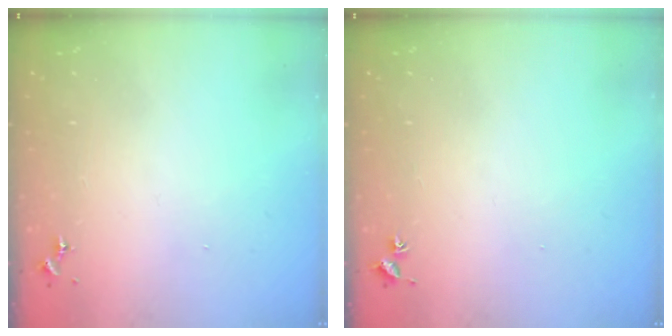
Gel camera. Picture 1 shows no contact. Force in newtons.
{"total": 1.8, "press": 1.8, "slide": 0.2}